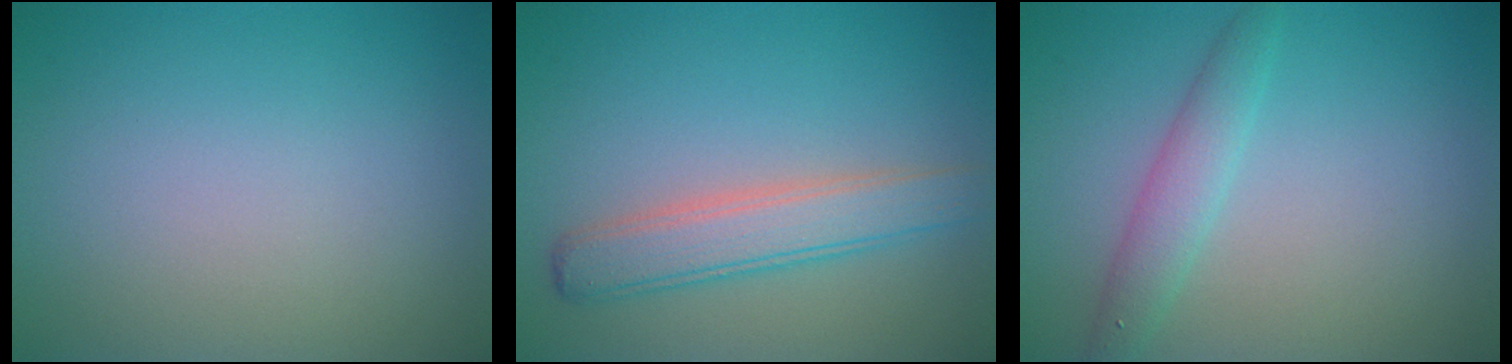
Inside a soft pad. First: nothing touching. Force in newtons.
{"total": 3.9, "press": 3.9, "slide": 0.3}
{"total": 2.5, "press": 2.5, "slide": 0.2}